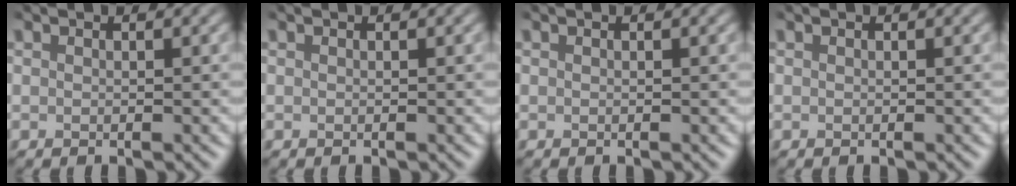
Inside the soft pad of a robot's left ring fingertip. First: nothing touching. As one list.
[{"total": 0.0}, {"total": 0.0}, {"total": 0.0}]